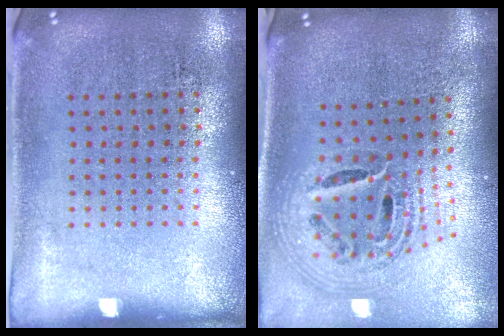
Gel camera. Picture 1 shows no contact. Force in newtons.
{"total": 1.9, "press": 1.4, "slide": 1.2}